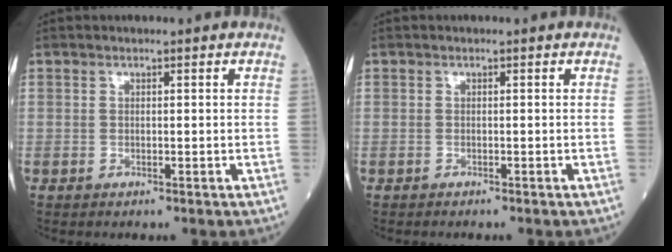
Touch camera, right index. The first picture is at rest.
{"total": 1.3, "force": [-1.0, 0.6, 0.6], "torque": [-0.018, -0.001, -0.010]}